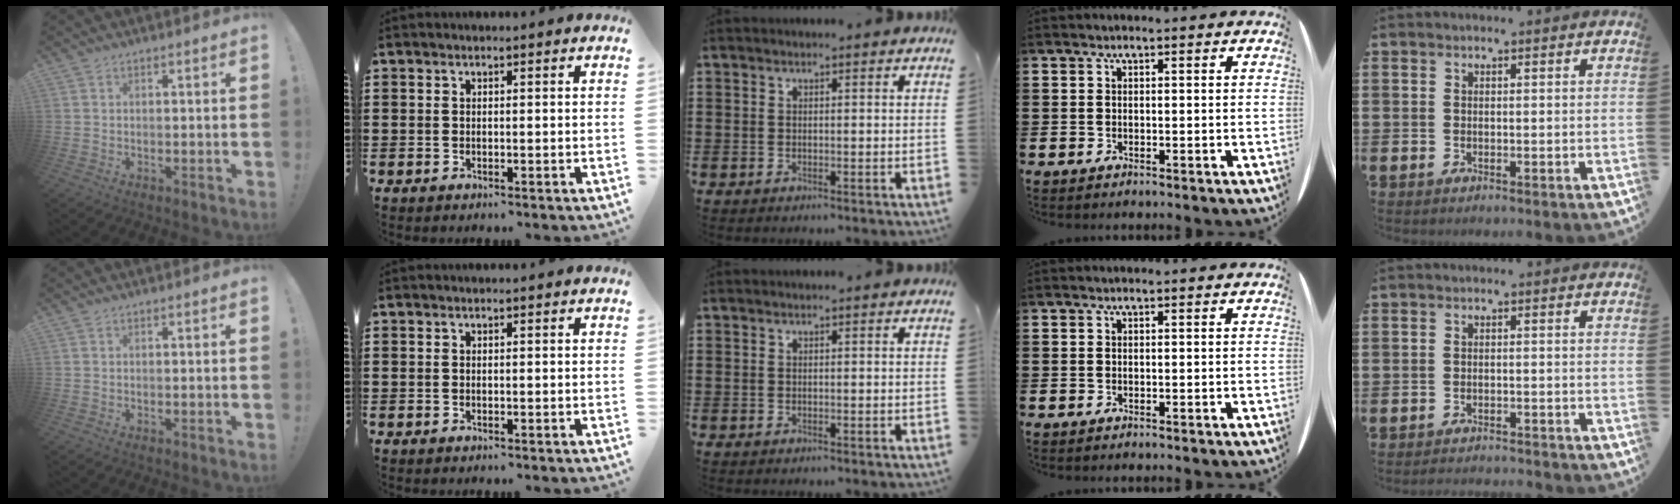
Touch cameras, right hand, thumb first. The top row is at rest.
{"little": {"total": 1.4, "force": [-1.4, -0.1, 0.0], "torque": [-0.003, 0.003, -0.029]}}